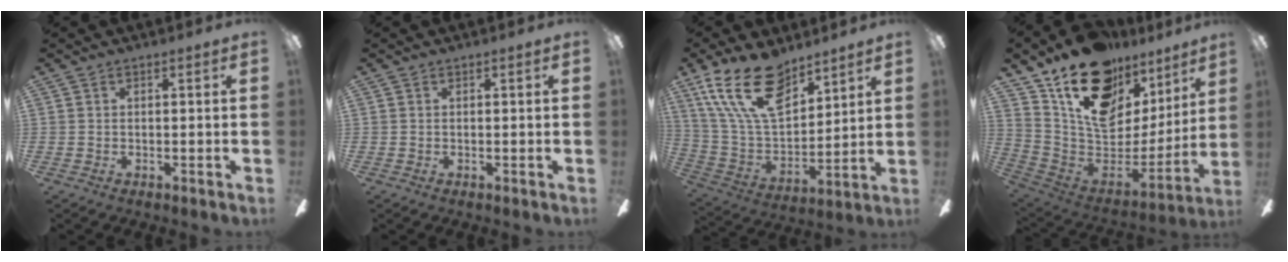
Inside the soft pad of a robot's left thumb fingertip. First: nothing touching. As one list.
[{"total": 0.0}, {"total": 21.1, "force": [13.0, 10.6, 12.7], "torque": [-0.263, -0.064, 0.235]}, {"total": 21.3, "force": [13.1, 12.7, 10.9], "torque": [-0.170, -0.086, 0.241]}]